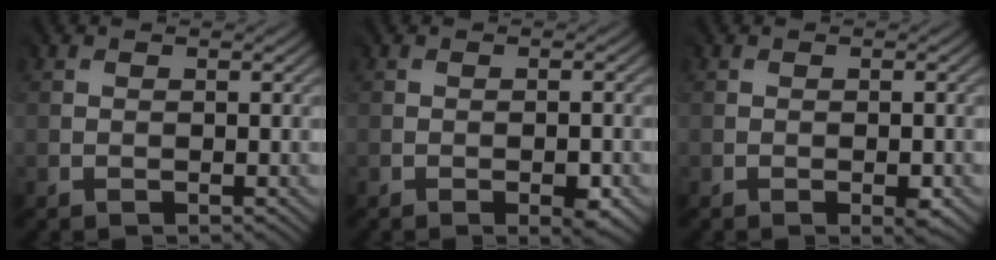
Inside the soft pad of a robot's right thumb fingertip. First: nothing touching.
{"total": 2.7, "force": [-1.3, 0.9, 2.2], "torque": [-0.035, -0.006, -0.017]}
{"total": 2.0, "force": [-0.8, 0.6, 1.7], "torque": [-0.027, -0.005, -0.009]}